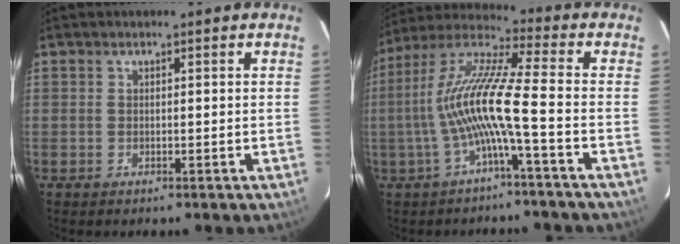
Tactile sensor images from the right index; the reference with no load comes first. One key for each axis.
{"total": 12.2, "fx": -3.4, "fy": -0.3, "fz": 11.7, "tx": -0.230, "ty": 0.009, "tz": -0.066}